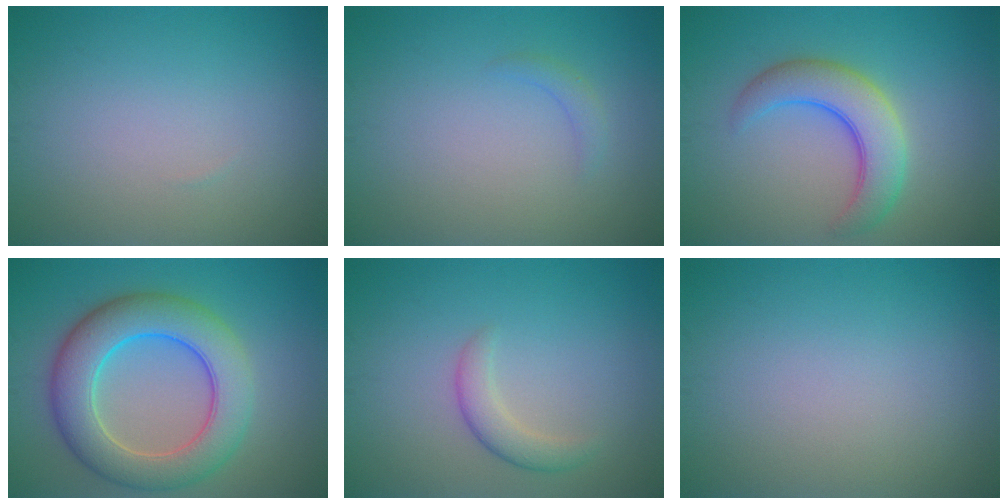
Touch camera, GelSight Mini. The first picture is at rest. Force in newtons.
{"total": 1.0, "press": 1.0, "slide": 0.1}
{"total": 5.4, "press": 5.4, "slide": 0.3}
{"total": 8.5, "press": 8.5, "slide": 0.1}
{"total": 2.2, "press": 2.2, "slide": 0.1}
{"total": 0.0}